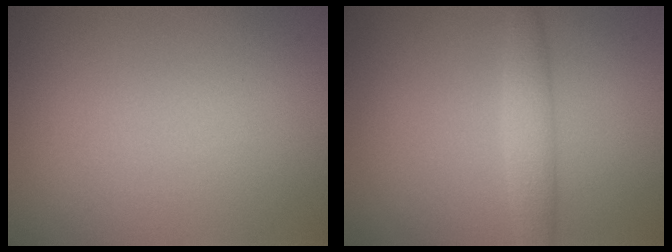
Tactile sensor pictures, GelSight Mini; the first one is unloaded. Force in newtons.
{"total": 2.4, "press": 2.4, "slide": 0.1}